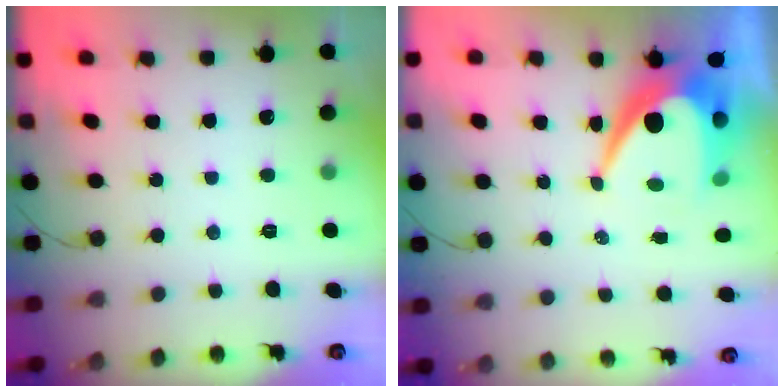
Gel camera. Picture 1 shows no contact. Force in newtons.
{"total": 10.6, "press": 10.6, "slide": 0.8}